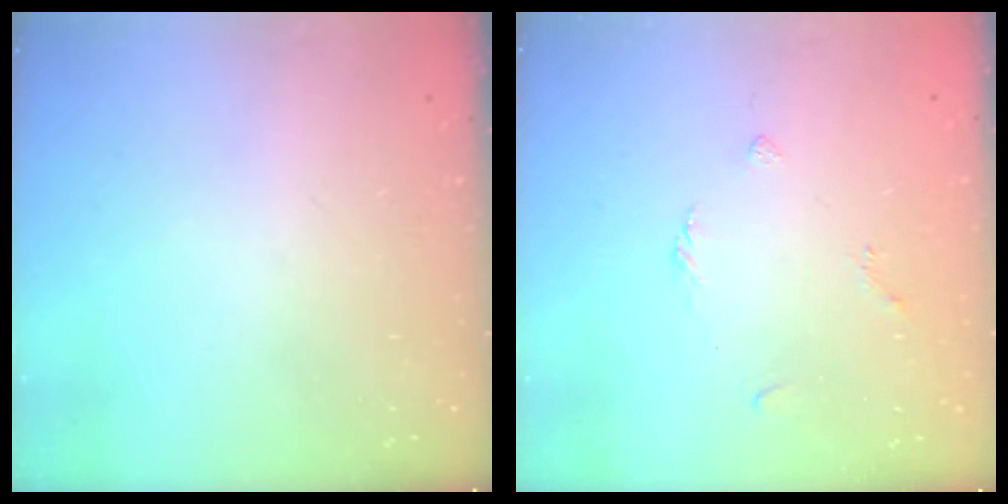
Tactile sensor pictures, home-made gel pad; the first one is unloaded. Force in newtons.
{"total": 2.1, "press": 2.0, "slide": 0.6}